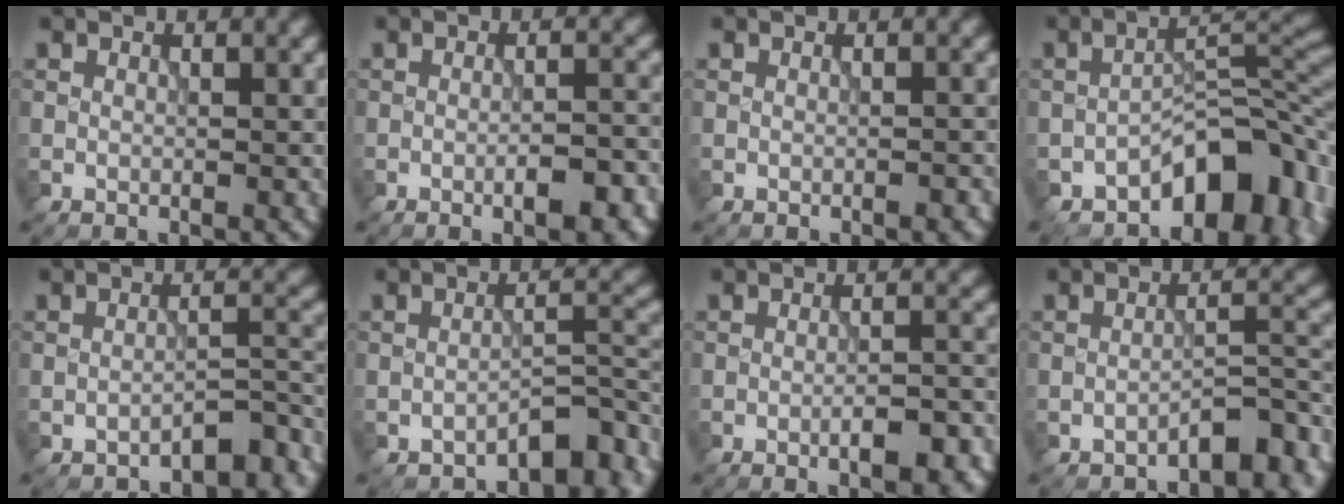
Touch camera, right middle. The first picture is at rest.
{"total": 4.1, "force": [-1.6, 1.2, 3.5], "torque": [-0.054, -0.001, -0.019]}
{"total": 0.8, "force": [-0.4, 0.2, 0.6], "torque": [-0.009, 0.001, -0.006]}
{"total": 9.8, "force": [-5.3, 5.0, 6.6], "torque": [-0.069, 0.006, -0.093]}
{"total": 4.2, "force": [-3.3, 1.3, 2.3], "torque": [-0.025, 0.004, -0.050]}
{"total": 4.6, "force": [-3.3, 1.6, 2.8], "torque": [-0.030, 0.007, -0.051]}
{"total": 4.5, "force": [-1.9, 1.4, 3.9], "torque": [-0.060, 0.001, -0.022]}
{"total": 4.5, "force": [-3.1, 1.5, 2.9], "torque": [-0.034, 0.009, -0.049]}